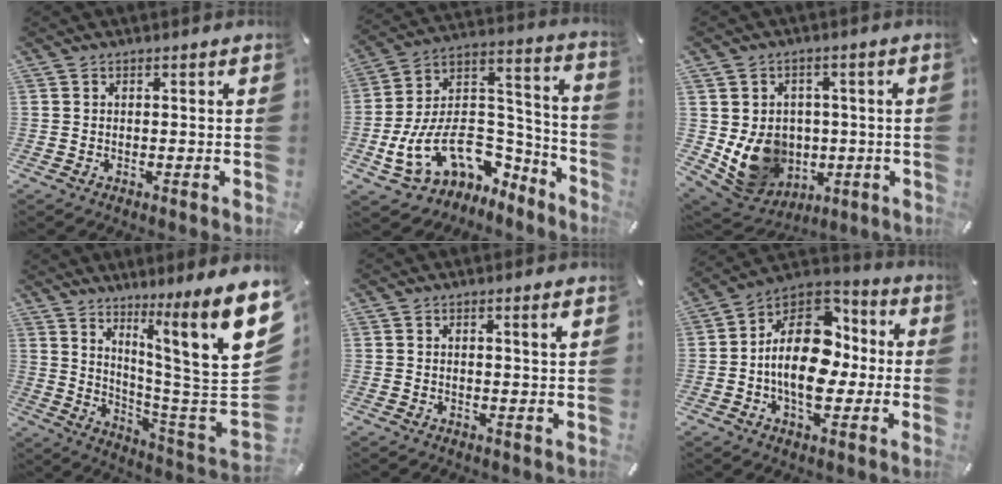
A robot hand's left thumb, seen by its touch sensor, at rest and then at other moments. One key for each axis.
{"total": 16.3, "fx": -4.7, "fy": 12.2, "fz": 9.7, "tx": -0.166, "ty": -0.014, "tz": -0.068}
{"total": 12.5, "fx": -1.1, "fy": 11.4, "fz": 4.9, "tx": -0.091, "ty": -0.004, "tz": -0.006}
{"total": 18.3, "fx": 8.5, "fy": 0.1, "fz": 16.2, "tx": -0.241, "ty": -0.095, "tz": 0.119}
{"total": 2.4, "fx": 0.9, "fy": 0.1, "fz": 2.2, "tx": -0.042, "ty": 0.000, "tz": 0.013}
{"total": 19.4, "fx": -0.6, "fy": 13.3, "fz": 14.2, "tx": -0.248, "ty": 0.003, "tz": -0.007}